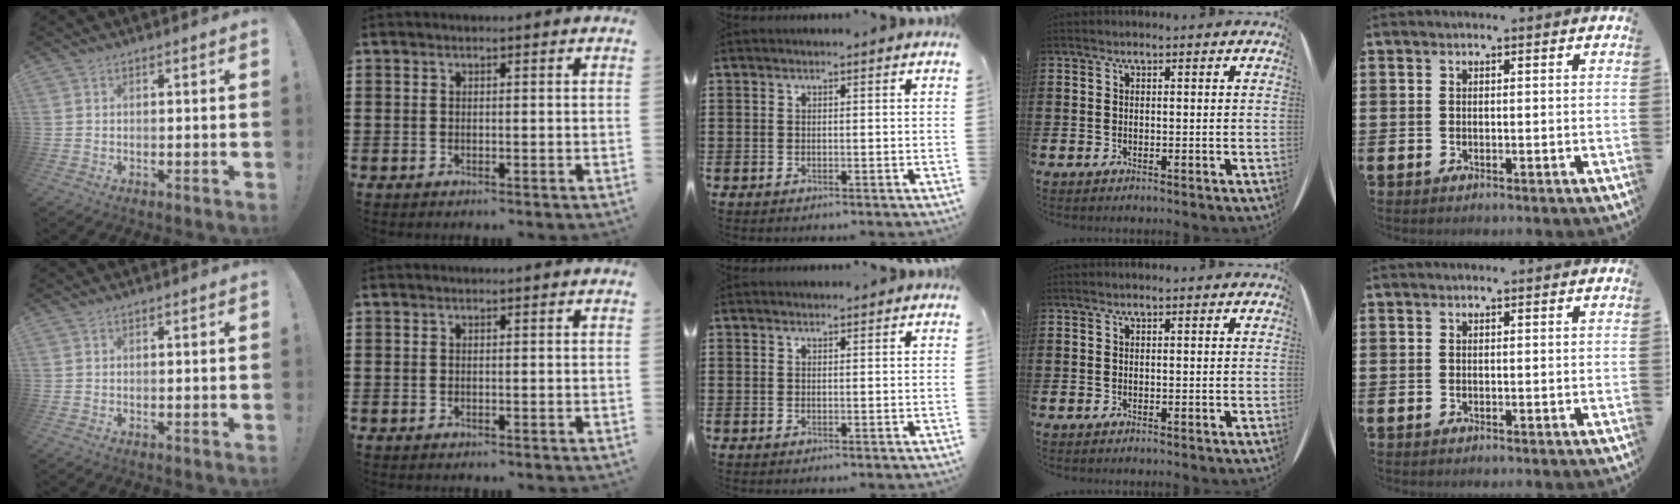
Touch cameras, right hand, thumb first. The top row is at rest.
{"middle": {"total": 0.7, "force": [0.7, 0.1, -0.1], "torque": [0.007, -0.002, 0.012]}}